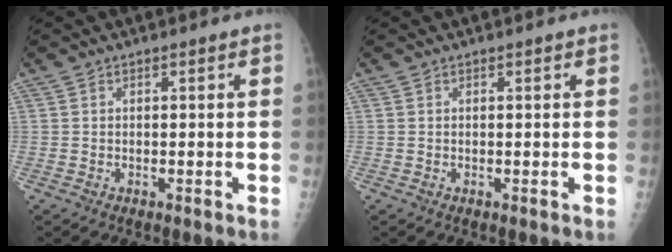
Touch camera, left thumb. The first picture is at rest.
{"total": 0.0}